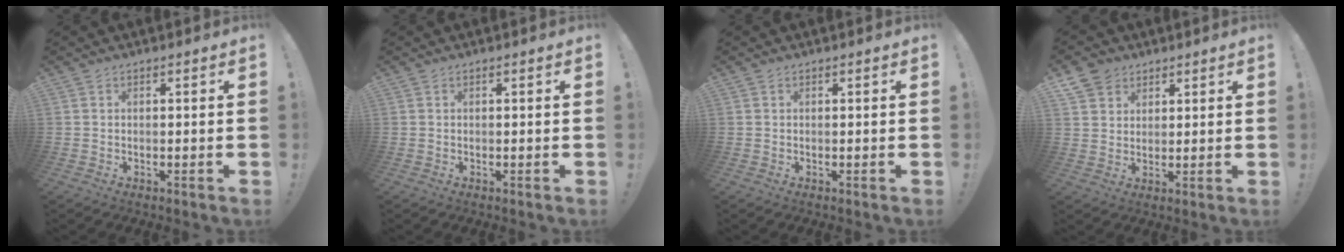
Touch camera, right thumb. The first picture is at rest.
{"total": 0.0}
{"total": 0.0}
{"total": 6.4, "force": [4.2, 4.8, 1.0], "torque": [-0.019, -0.022, 0.084]}